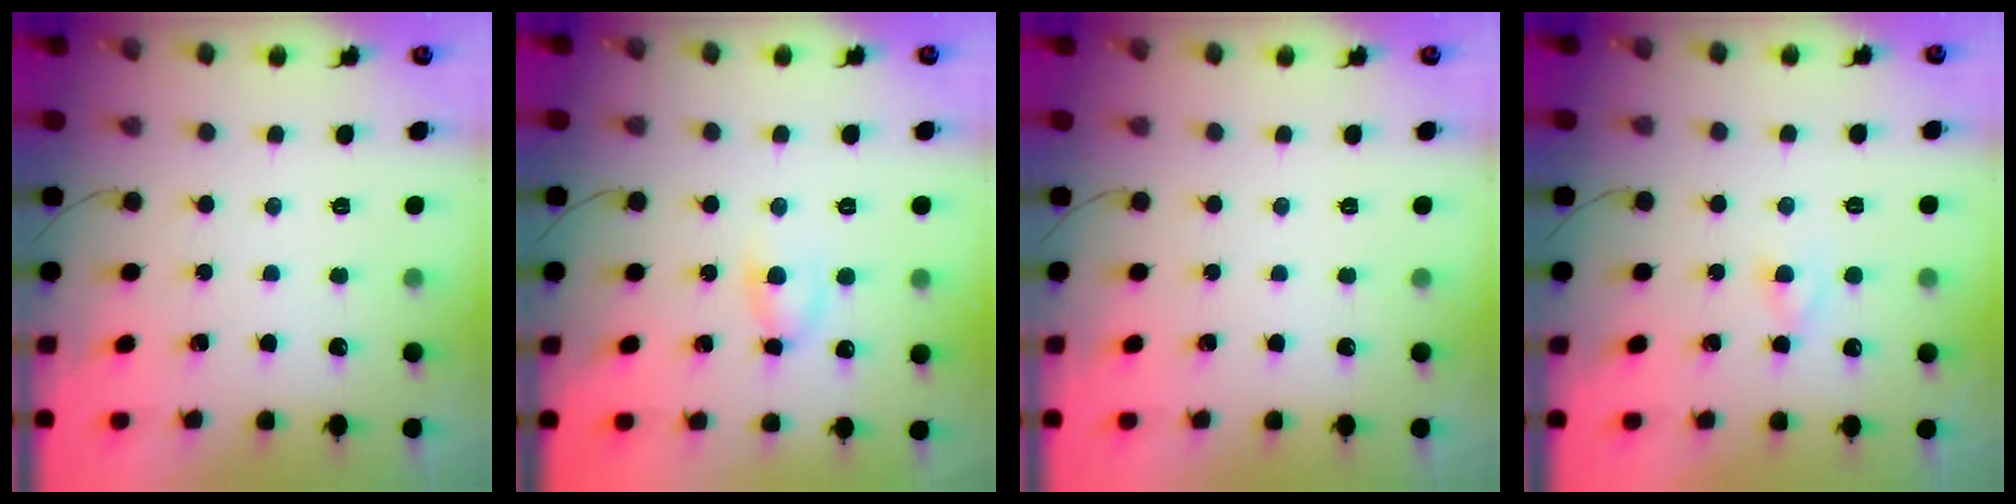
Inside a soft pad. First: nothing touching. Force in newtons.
{"total": 5.0, "press": 4.8, "slide": 1.5}
{"total": 0.0}
{"total": 1.9, "press": 1.6, "slide": 0.9}